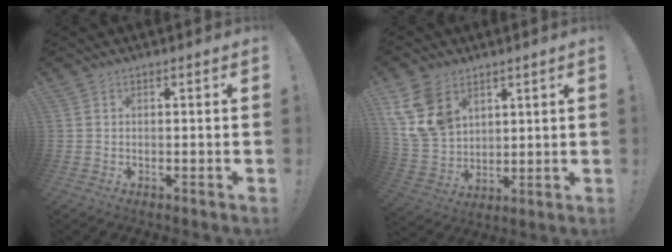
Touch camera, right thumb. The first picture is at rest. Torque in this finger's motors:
{"motor_torque": [0.27, 0.50, 1.14, 0.70, 0.08]}